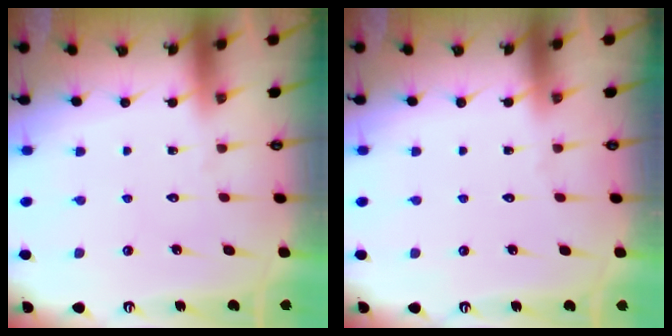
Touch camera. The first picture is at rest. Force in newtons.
{"total": 0.0}